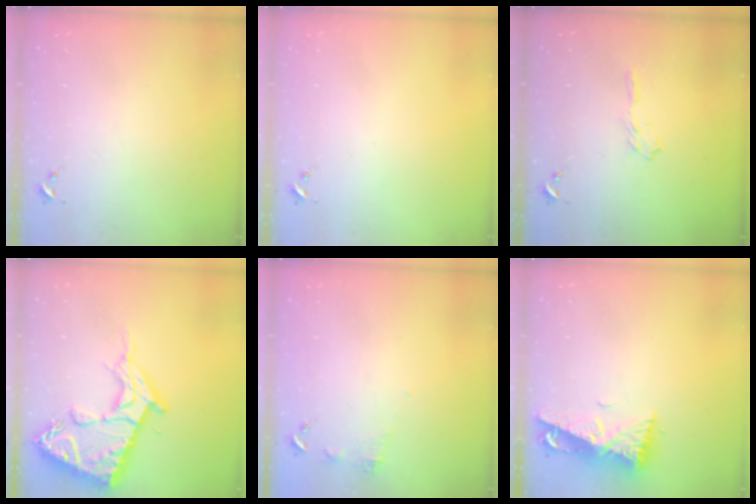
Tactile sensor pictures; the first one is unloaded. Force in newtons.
{"total": 0.0}
{"total": 5.8, "press": 5.7, "slide": 0.6}
{"total": 19.5, "press": 19.4, "slide": 1.8}
{"total": 6.7, "press": 6.7, "slide": 0.5}
{"total": 10.1, "press": 10.0, "slide": 1.4}